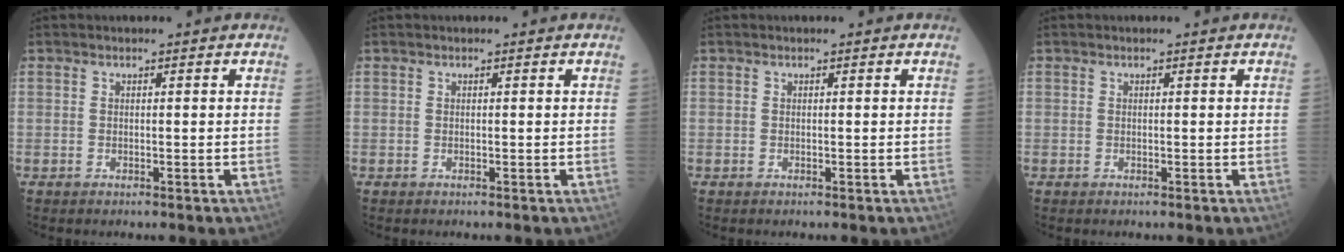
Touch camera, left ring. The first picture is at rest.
{"total": 0.0}
{"total": 0.0}
{"total": 0.0}